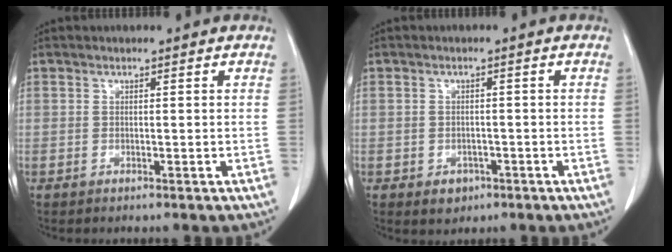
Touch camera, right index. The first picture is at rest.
{"total": 2.6, "force": [-1.3, 2.0, 0.9], "torque": [-0.008, 0.005, -0.010]}